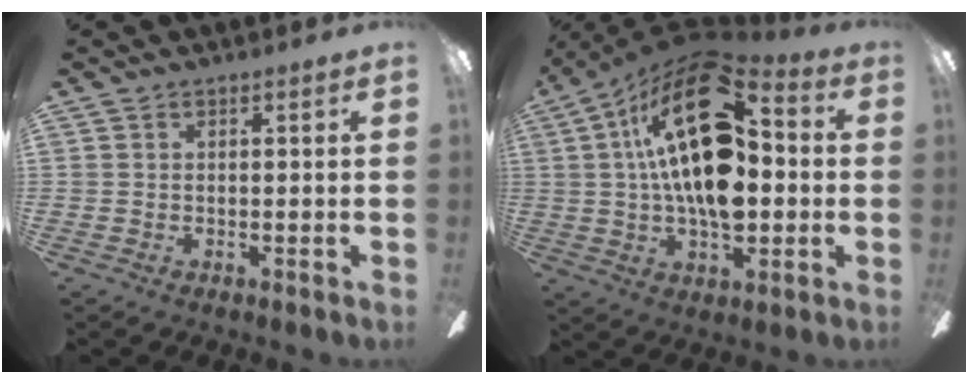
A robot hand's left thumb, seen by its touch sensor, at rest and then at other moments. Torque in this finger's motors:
{"motor_torque": [2.48, 2.53, 2.77, 0.00, 0.31]}